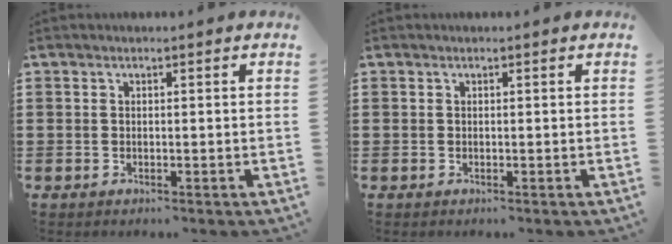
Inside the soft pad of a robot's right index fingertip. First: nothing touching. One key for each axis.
{"total": 0.0}